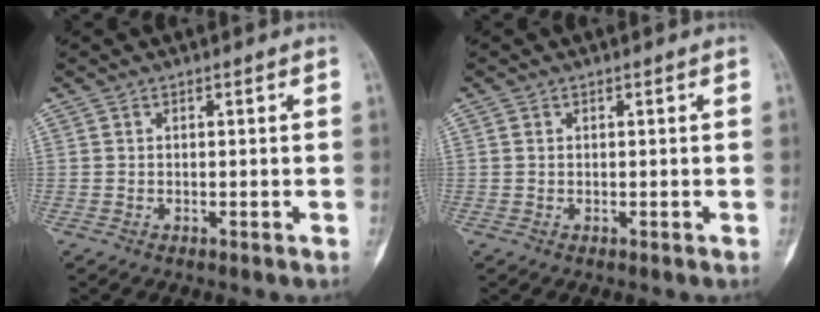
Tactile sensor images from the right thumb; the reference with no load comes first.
{"total": 0.6, "force": [0.2, 0.4, 0.3], "torque": [-0.006, 0.003, 0.004]}